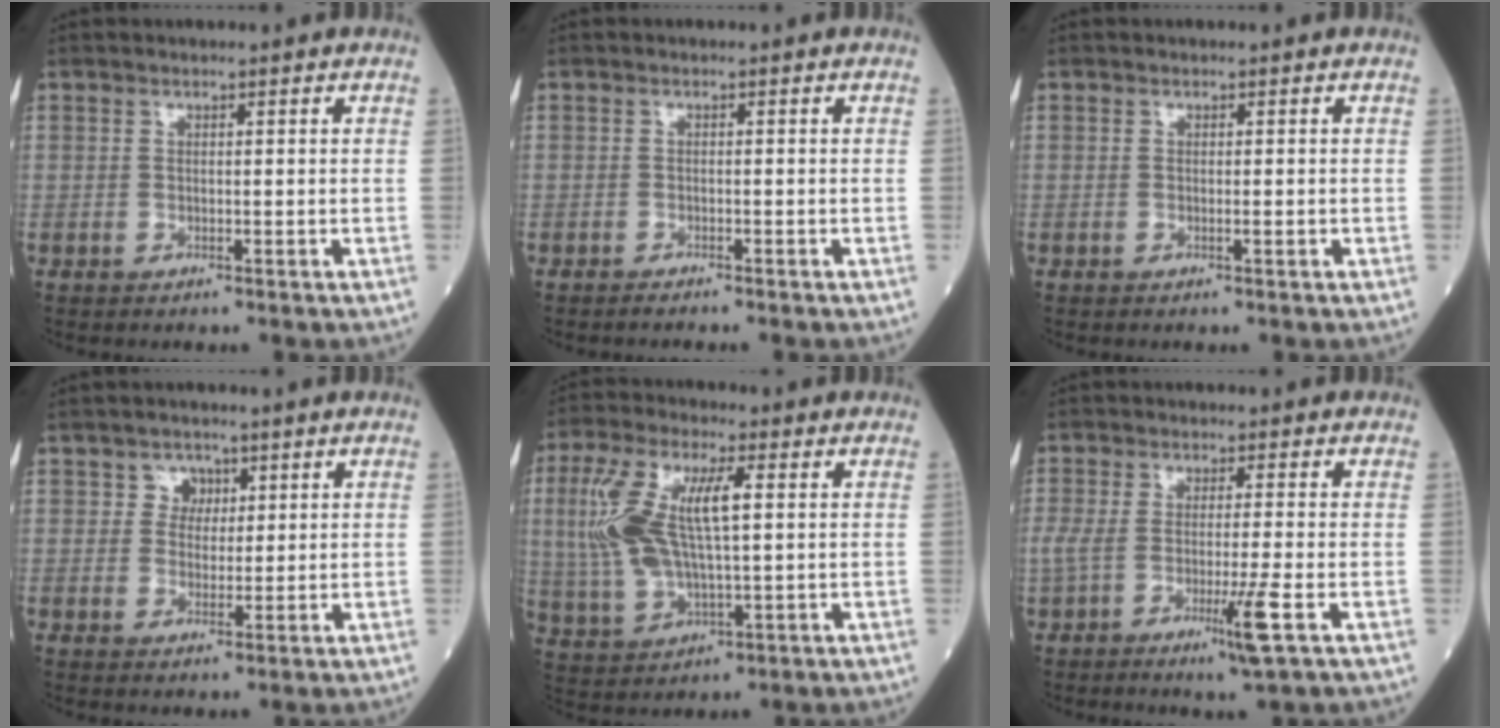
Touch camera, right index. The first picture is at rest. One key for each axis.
{"total": 1.1, "fx": -1.1, "fy": -0.1, "fz": 0.3, "tx": -0.007, "ty": -0.001, "tz": -0.016}
{"total": 0.8, "fx": -0.2, "fy": 0.0, "fz": 0.8, "tx": -0.016, "ty": -0.002, "tz": -0.001}
{"total": 3.1, "fx": 1.4, "fy": 2.7, "fz": 0.7, "tx": -0.003, "ty": 0.002, "tz": 0.018}
{"total": 13.4, "fx": 2.3, "fy": 4.4, "fz": 12.5, "tx": -0.281, "ty": 0.019, "tz": 0.047}
{"total": 6.2, "fx": -2.4, "fy": -0.4, "fz": 5.7, "tx": -0.110, "ty": -0.015, "tz": -0.041}